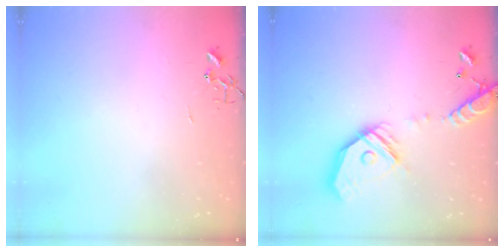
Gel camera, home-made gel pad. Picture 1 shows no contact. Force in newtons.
{"total": 18.8, "press": 18.6, "slide": 3.0}